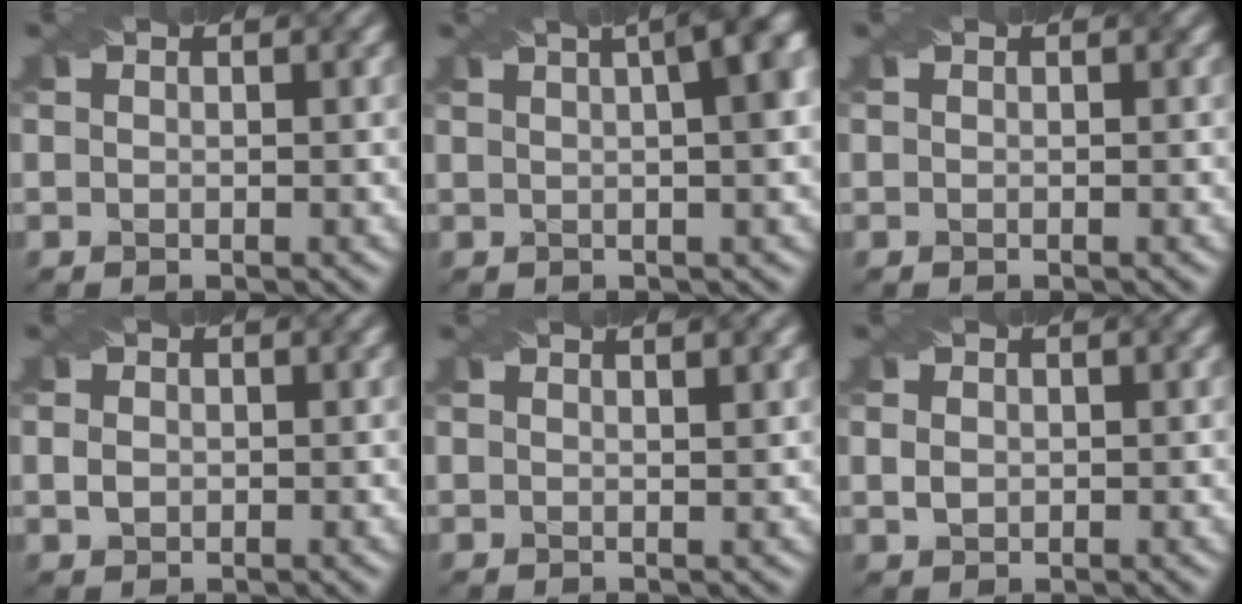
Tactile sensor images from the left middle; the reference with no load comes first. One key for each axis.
{"total": 9.2, "fx": 2.6, "fy": 3.9, "fz": 7.8, "tx": -0.039, "ty": 0.056, "tz": 0.005}
{"total": 0.0}
{"total": 1.6, "fx": 0.1, "fy": 1.3, "fz": 1.0, "tx": -0.021, "ty": 0.001, "tz": 0.002}
{"total": 2.4, "fx": 1.5, "fy": 0.8, "fz": 1.7, "tx": -0.009, "ty": 0.006, "tz": 0.000}
{"total": 1.7, "fx": 0.2, "fy": 1.3, "fz": 1.0, "tx": -0.022, "ty": 0.000, "tz": 0.006}